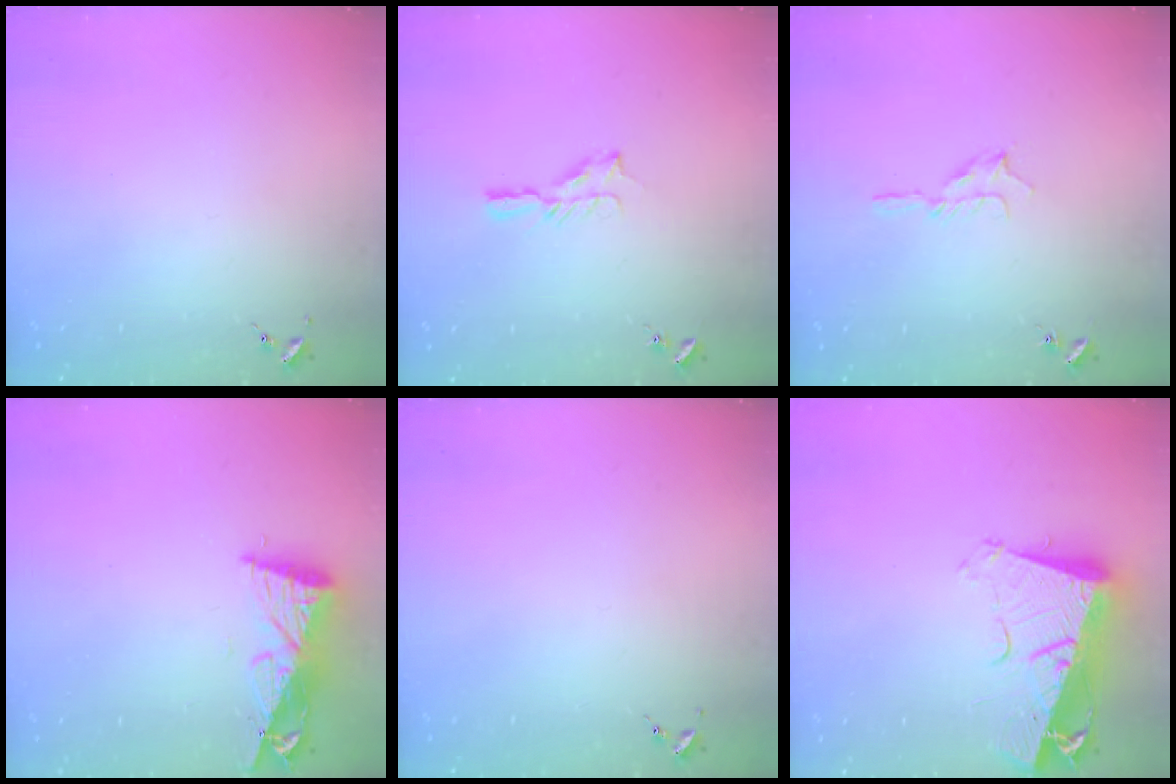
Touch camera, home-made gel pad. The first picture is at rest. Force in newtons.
{"total": 5.1, "press": 5.1, "slide": 0.7}
{"total": 5.8, "press": 5.7, "slide": 0.8}
{"total": 9.9, "press": 9.8, "slide": 1.0}
{"total": 0.0}
{"total": 14.0, "press": 13.9, "slide": 1.6}